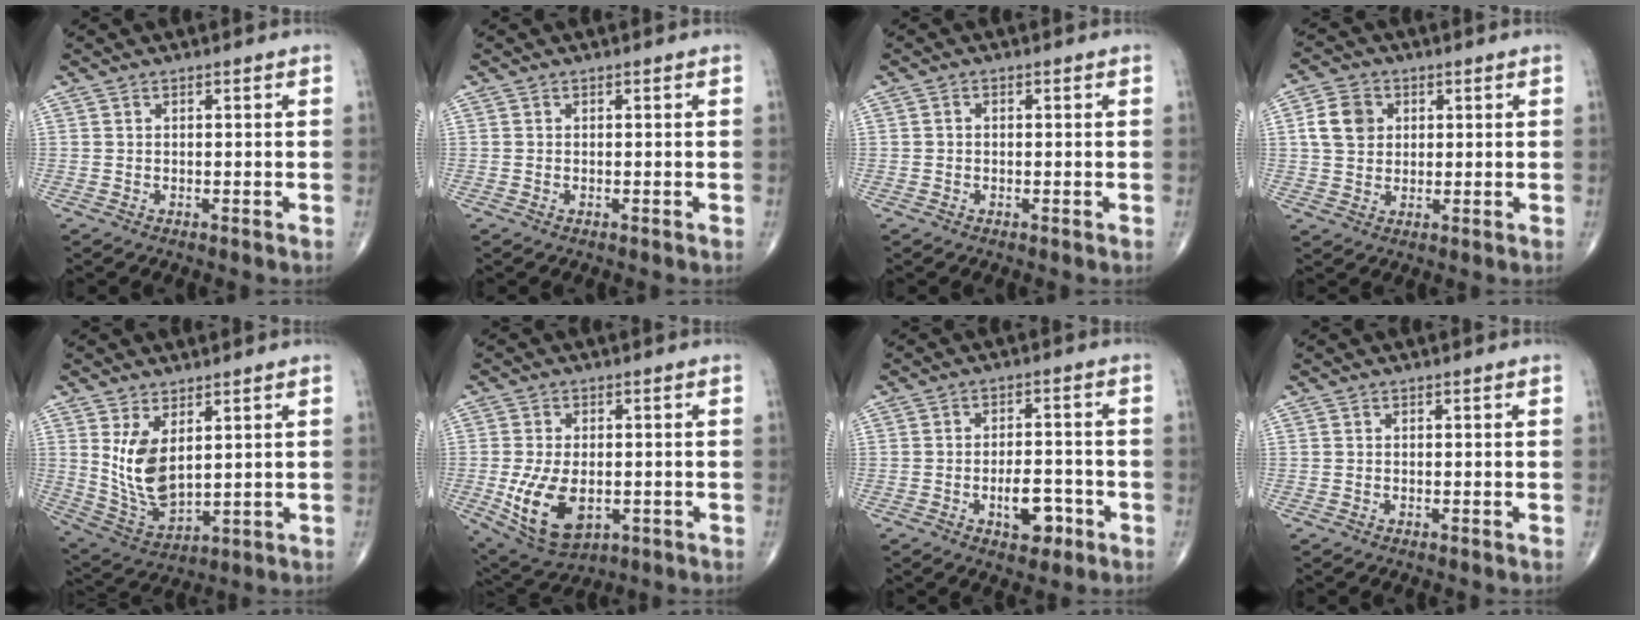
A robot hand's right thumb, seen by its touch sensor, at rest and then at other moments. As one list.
[{"total": 0.0}, {"total": 0.7, "force": [-0.1, 0.6, 0.4], "torque": [-0.003, 0.003, -0.004]}, {"total": 6.8, "force": [1.6, 5.5, 3.7], "torque": [-0.053, 0.001, 0.026]}, {"total": 10.1, "force": [2.9, 5.3, 8.1], "torque": [-0.146, -0.027, 0.075]}, {"total": 12.1, "force": [-2.6, 7.0, 9.5], "torque": [-0.171, -0.007, -0.028]}, {"total": 6.6, "force": [-2.8, 3.4, 4.9], "torque": [-0.058, 0.018, -0.039]}, {"total": 0.0}]